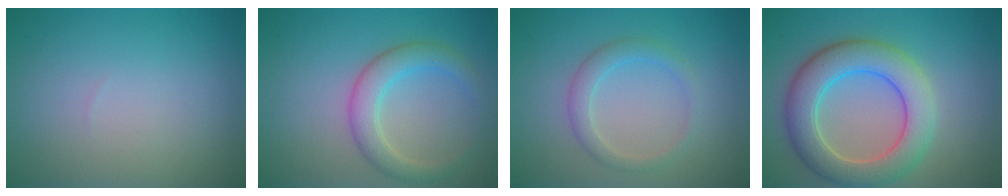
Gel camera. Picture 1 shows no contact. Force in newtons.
{"total": 3.6, "press": 3.6, "slide": 0.3}
{"total": 2.2, "press": 2.2, "slide": 0.1}
{"total": 7.1, "press": 7.1, "slide": 0.3}